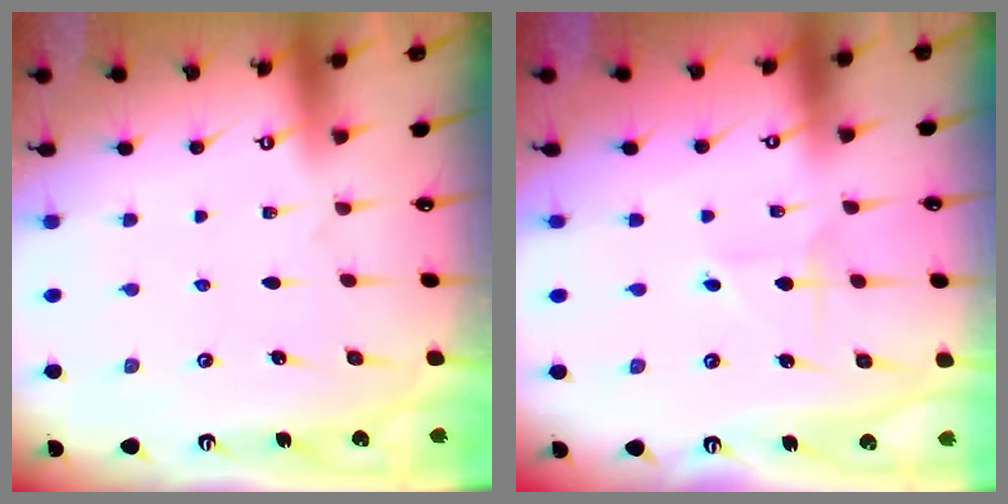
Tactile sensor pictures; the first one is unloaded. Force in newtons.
{"total": 2.0, "press": 2.0, "slide": 0.1}